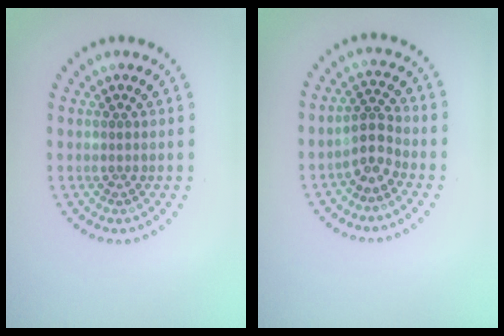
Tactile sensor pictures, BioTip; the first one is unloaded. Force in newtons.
{"total": 2.5, "press": 2.0, "slide": 1.5}